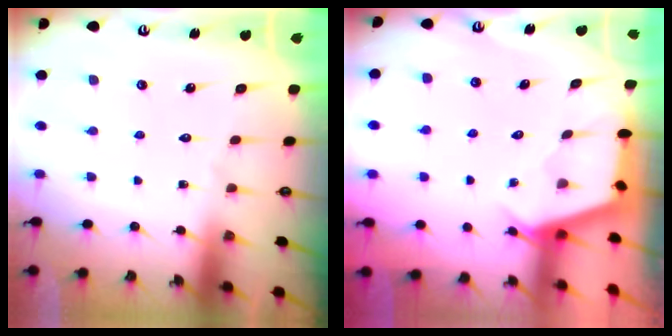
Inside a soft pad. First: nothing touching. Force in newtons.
{"total": 2.5, "press": 2.5, "slide": 0.4}